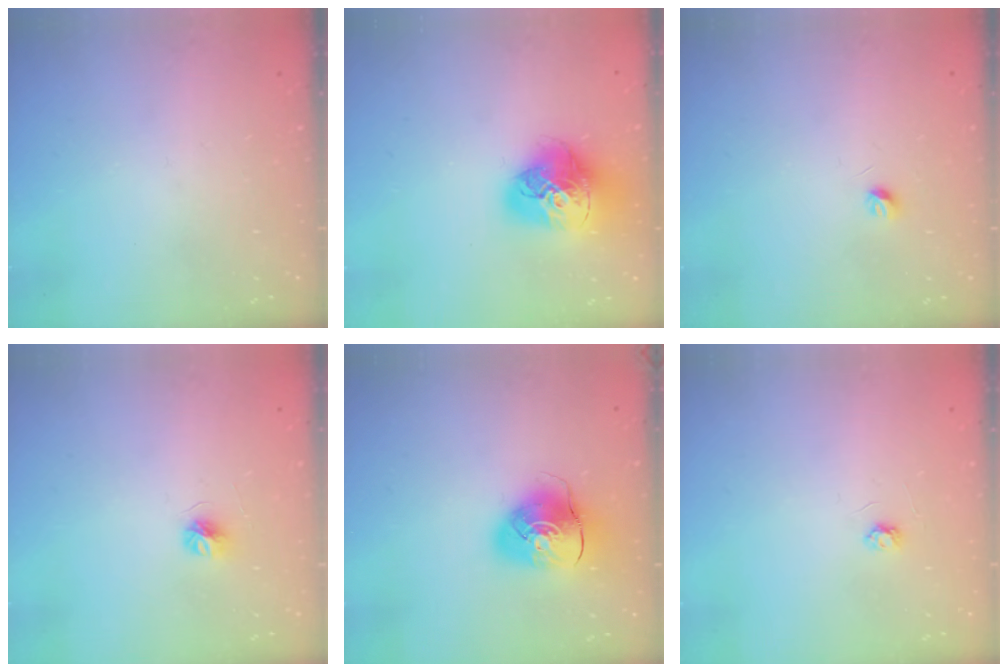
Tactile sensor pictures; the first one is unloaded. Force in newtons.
{"total": 17.5, "press": 17.4, "slide": 2.0}
{"total": 3.3, "press": 3.2, "slide": 0.6}
{"total": 4.5, "press": 4.5, "slide": 0.4}
{"total": 9.7, "press": 9.6, "slide": 1.4}
{"total": 2.6, "press": 2.6, "slide": 0.3}